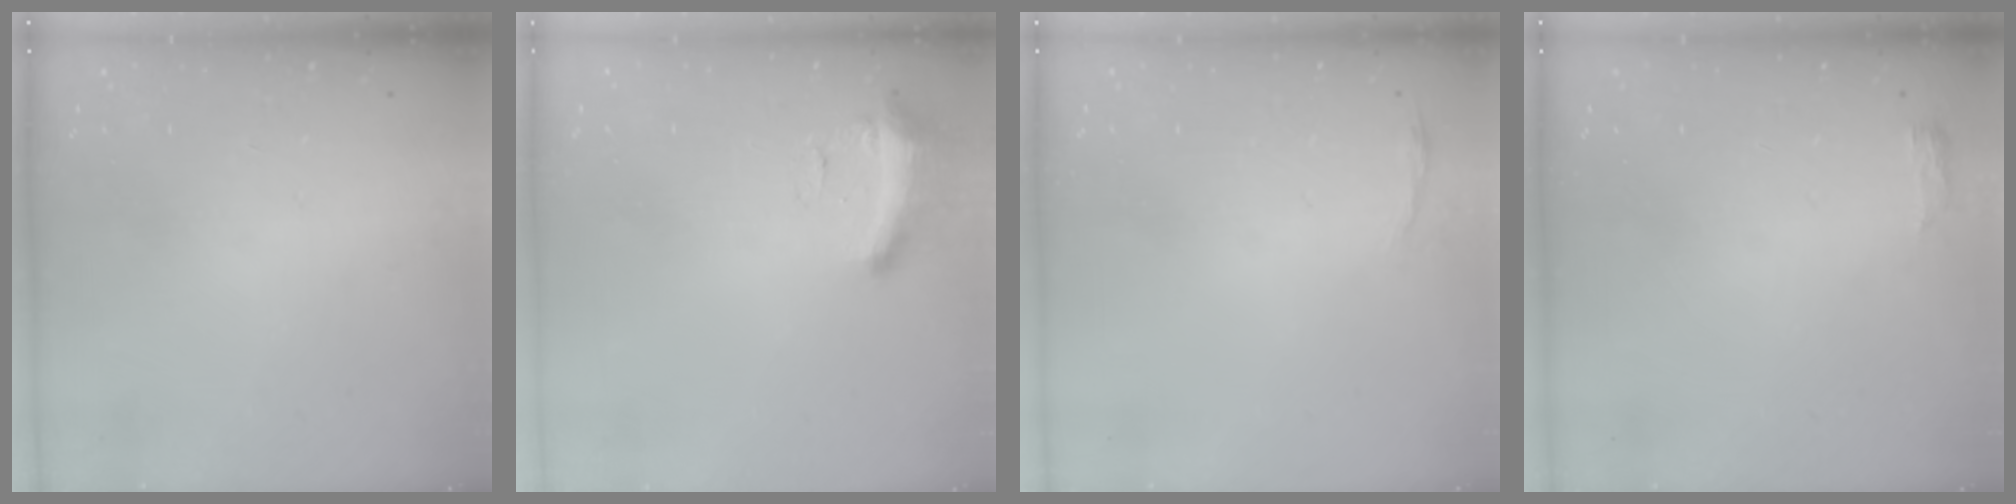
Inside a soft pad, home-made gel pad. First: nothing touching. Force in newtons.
{"total": 9.2, "press": 9.1, "slide": 0.5}
{"total": 2.8, "press": 2.8, "slide": 0.6}
{"total": 3.7, "press": 3.5, "slide": 1.3}